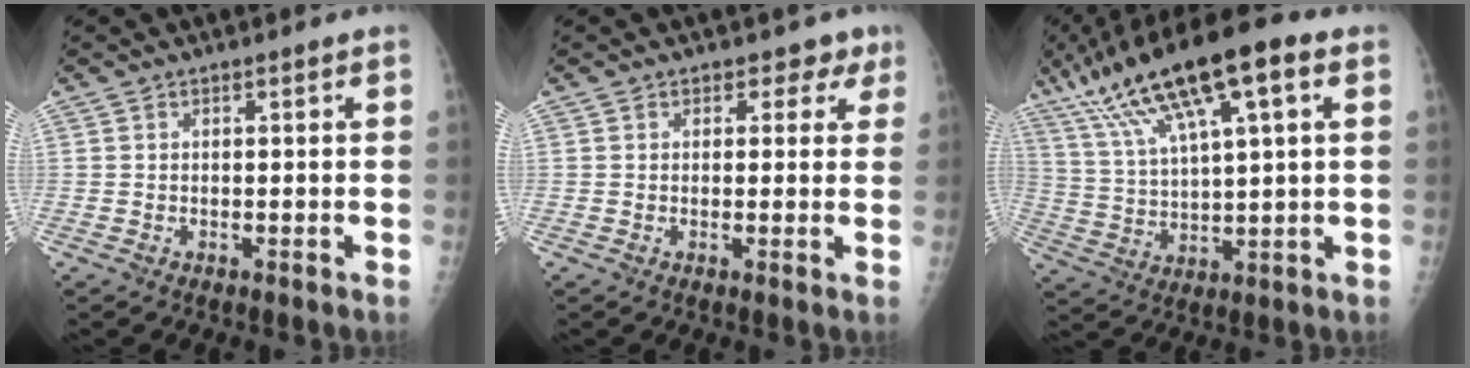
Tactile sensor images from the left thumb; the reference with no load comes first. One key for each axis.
{"total": 3.3, "fx": 2.0, "fy": 2.5, "fz": 0.6, "tx": 0.027, "ty": -0.006, "tz": 0.016}
{"total": 20.6, "fx": 10.0, "fy": 5.6, "fz": 17.1, "tx": -0.310, "ty": 0.015, "tz": 0.177}